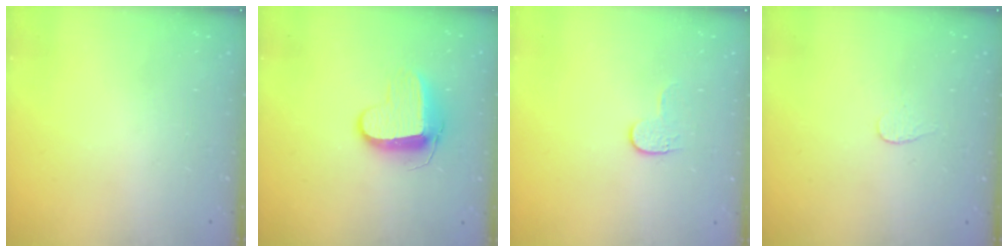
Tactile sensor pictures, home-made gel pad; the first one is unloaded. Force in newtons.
{"total": 9.7, "press": 9.7, "slide": 0.4}
{"total": 4.3, "press": 4.3, "slide": 0.5}
{"total": 2.7, "press": 2.7, "slide": 0.3}